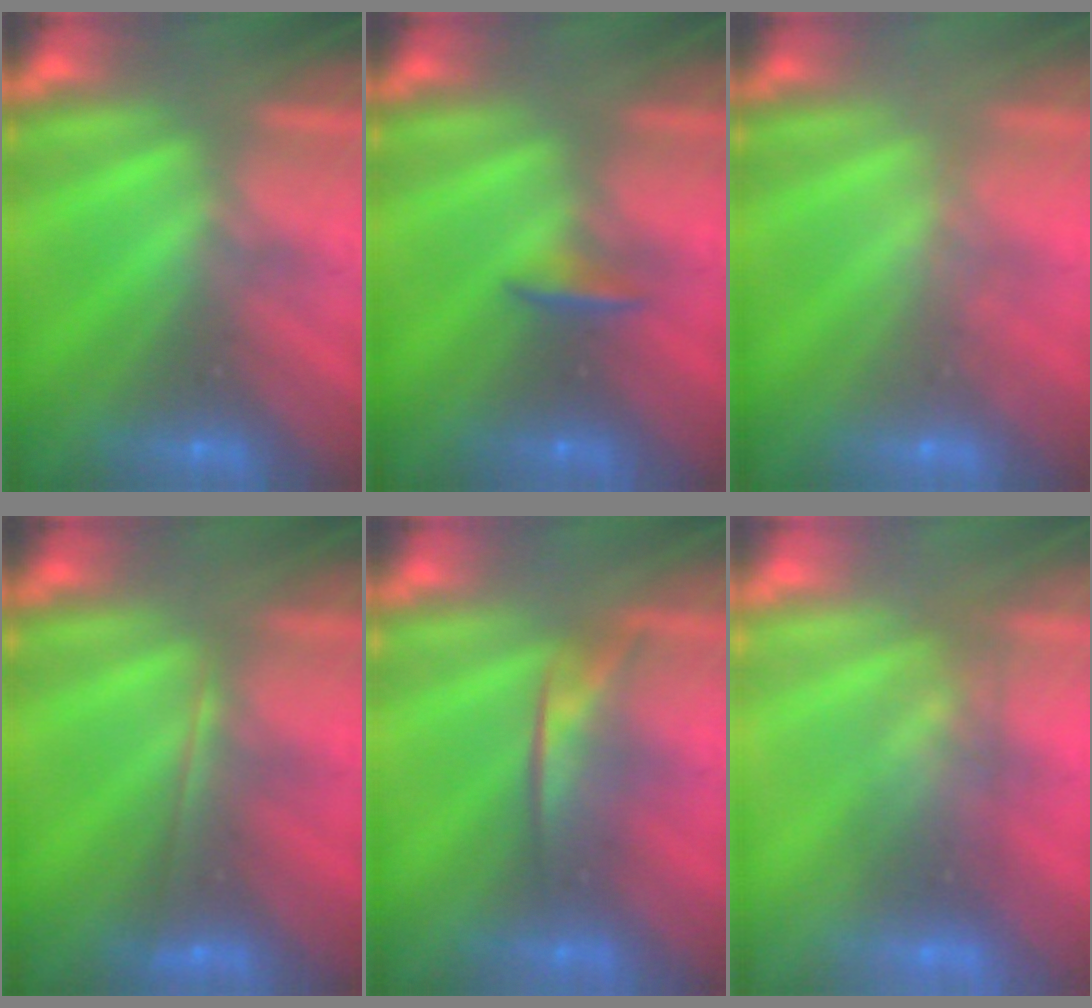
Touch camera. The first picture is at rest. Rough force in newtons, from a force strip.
{"total": 1.5}
{"total": 1.7}
{"total": 1.8}
{"total": 1.8}
{"total": 2.6}